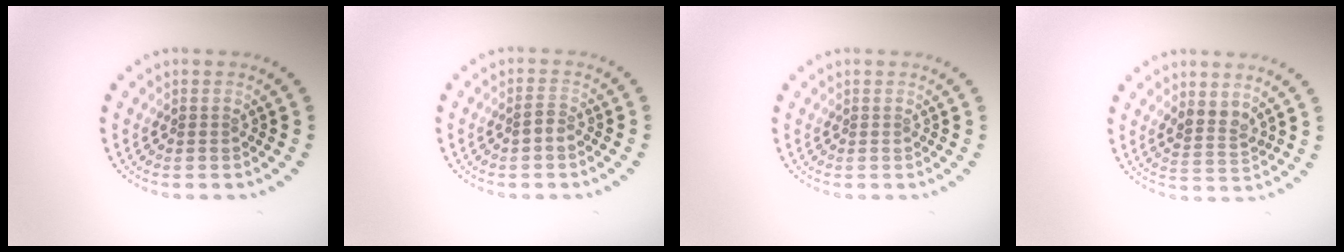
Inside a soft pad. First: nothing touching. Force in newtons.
{"total": 1.2, "press": 1.1, "slide": 0.5}
{"total": 0.0}
{"total": 2.1, "press": 1.8, "slide": 1.0}